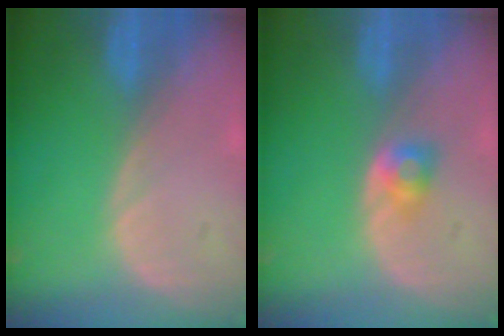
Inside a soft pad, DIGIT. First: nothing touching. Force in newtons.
{"total": 2.7, "press": 2.4, "slide": 1.1}